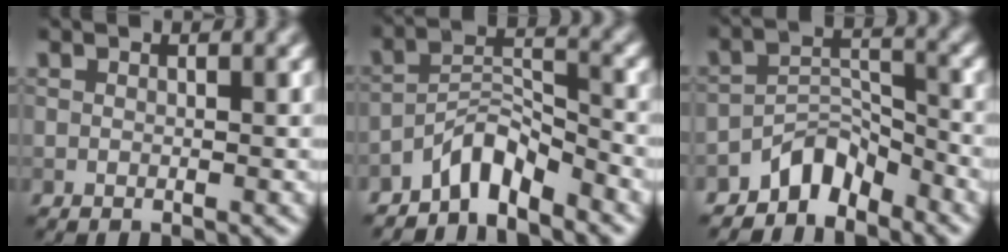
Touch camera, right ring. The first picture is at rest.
{"total": 4.1, "force": [-3.4, 1.2, 2.0], "torque": [-0.028, 0.016, -0.071]}
{"total": 4.1, "force": [-3.4, 1.8, 1.2], "torque": [-0.009, 0.011, -0.068]}